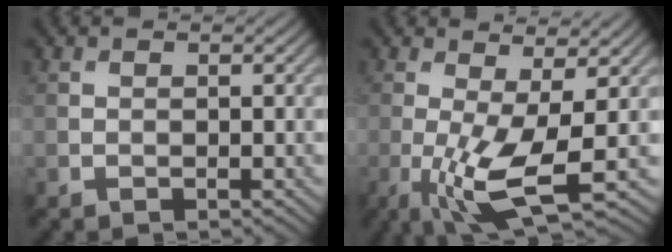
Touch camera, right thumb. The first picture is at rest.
{"total": 7.7, "force": [-1.3, 1.9, 7.4], "torque": [-0.156, -0.011, -0.025]}